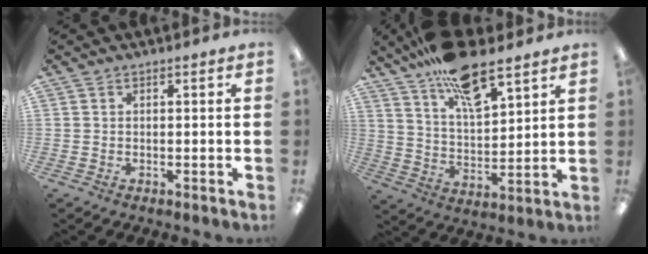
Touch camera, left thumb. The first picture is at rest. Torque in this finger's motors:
{"motor_torque": [4.39, 0.63, 1.51, -1.26, 0.16]}